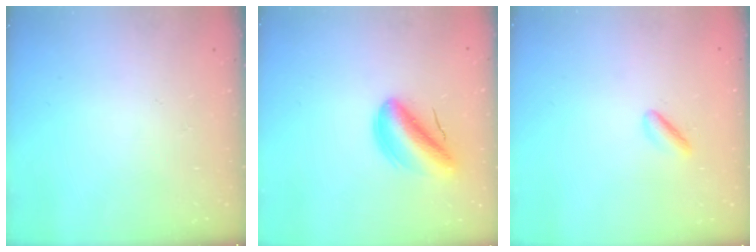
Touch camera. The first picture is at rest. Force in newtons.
{"total": 9.2, "press": 8.8, "slide": 2.7}
{"total": 2.7, "press": 2.5, "slide": 1.2}